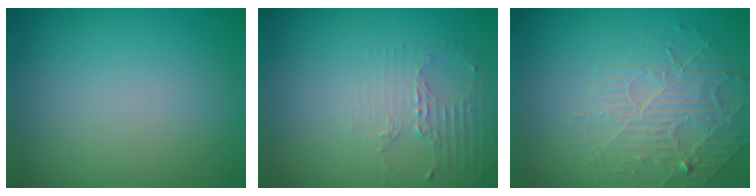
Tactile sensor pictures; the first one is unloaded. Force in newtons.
{"total": 2.2, "press": 1.6, "slide": 1.5}
{"total": 2.6, "press": 2.0, "slide": 1.7}